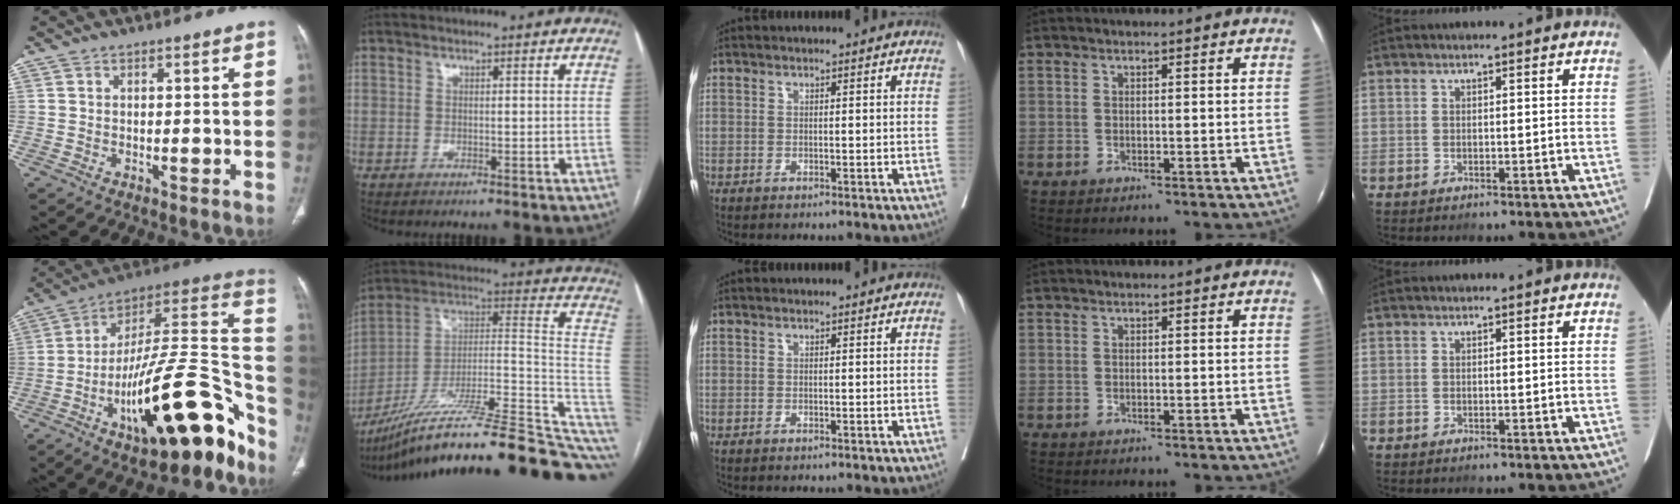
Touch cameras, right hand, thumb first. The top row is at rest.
{"thumb": {"total": 29.5, "force": [-14.5, 9.9, 23.7], "torque": [-0.272, 0.097, -0.226]}, "index": {"total": 29.4, "force": [-23.0, 3.4, 18.1], "torque": [-0.194, 0.029, -0.356]}}